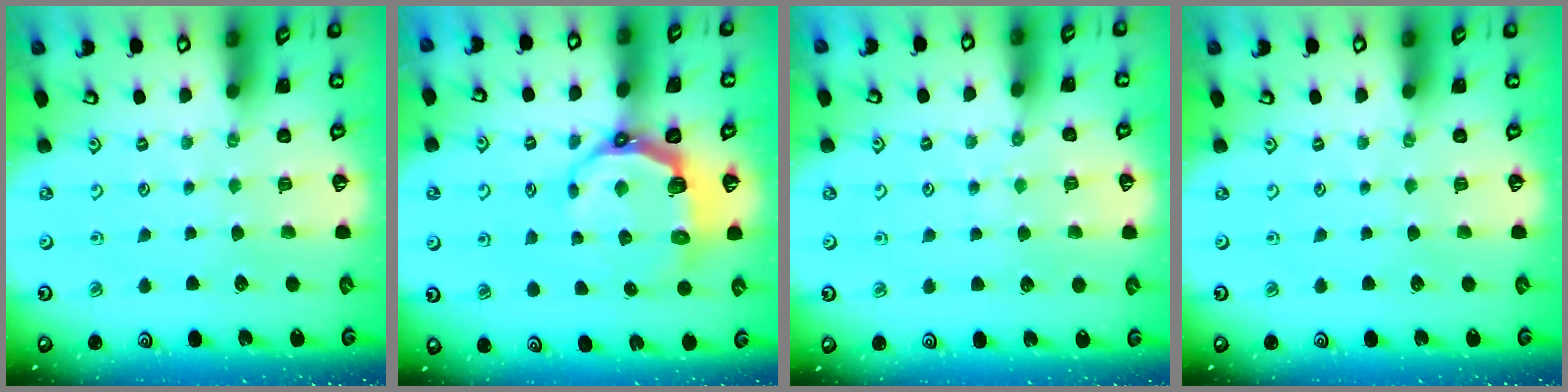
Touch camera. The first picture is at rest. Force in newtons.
{"total": 8.7, "press": 7.1, "slide": 5.0}
{"total": 6.2, "press": 6.1, "slide": 0.8}
{"total": 0.0}